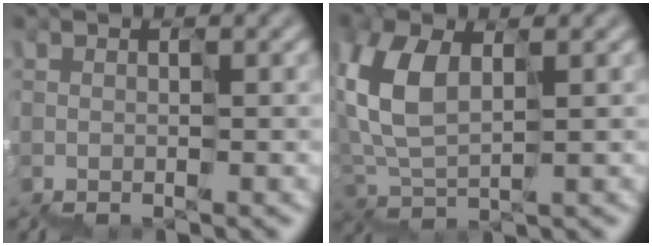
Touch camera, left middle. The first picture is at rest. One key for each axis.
{"total": 4.0, "fx": 1.9, "fy": 2.3, "fz": 2.7, "tx": -0.096, "ty": 0.020, "tz": 0.032}